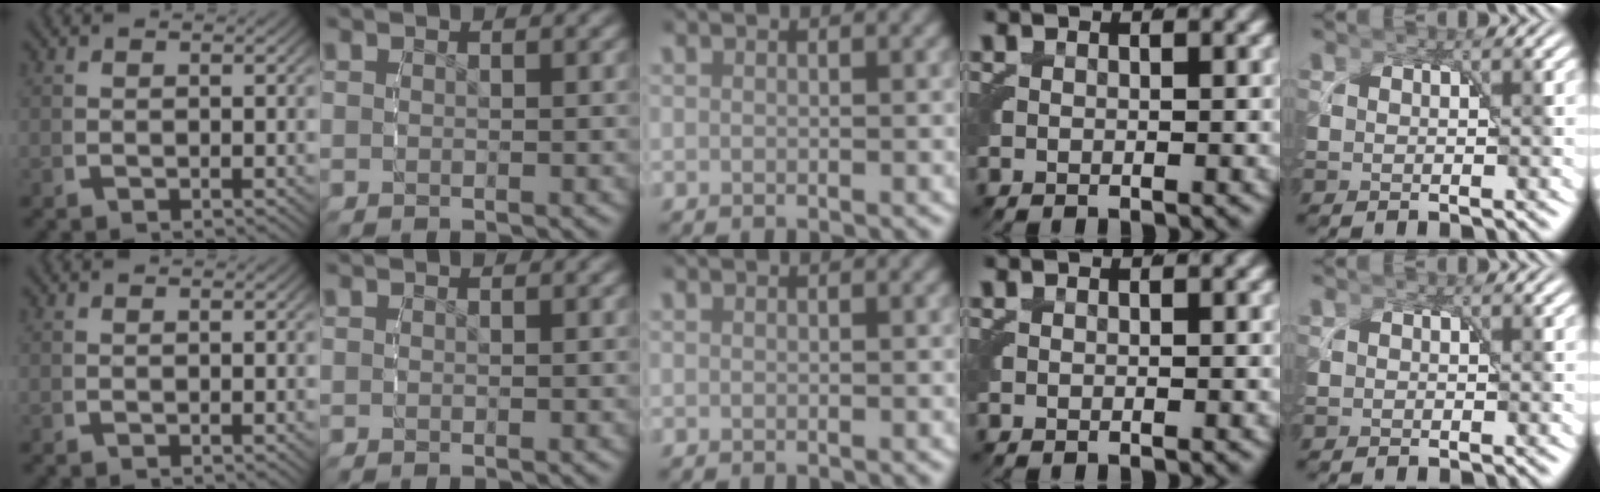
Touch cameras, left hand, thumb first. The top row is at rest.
{}